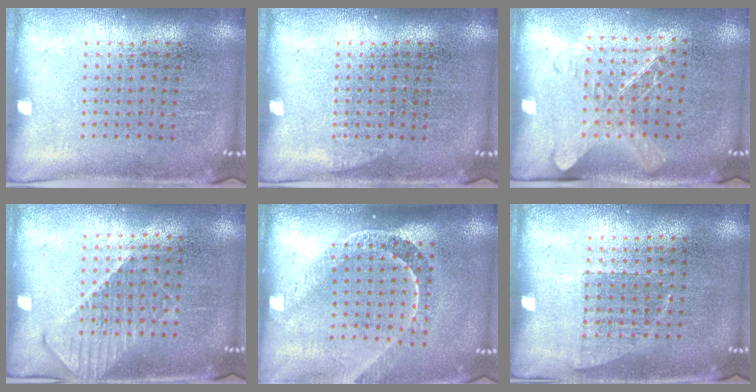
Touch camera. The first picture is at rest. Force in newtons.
{"total": 0.6, "press": 0.6, "slide": 0.2}
{"total": 1.4, "press": 1.2, "slide": 0.7}
{"total": 1.1, "press": 1.1, "slide": 0.4}
{"total": 2.1, "press": 1.5, "slide": 1.5}
{"total": 0.7, "press": 0.7, "slide": 0.2}